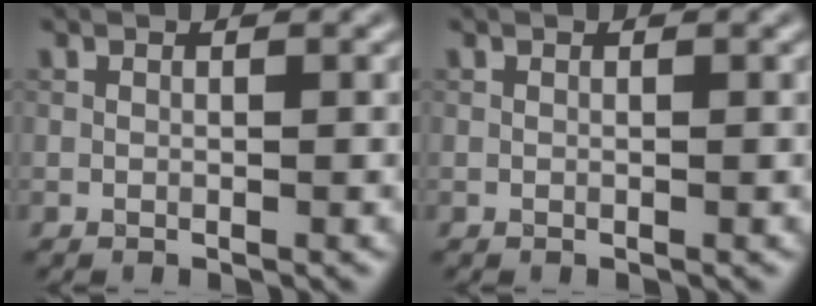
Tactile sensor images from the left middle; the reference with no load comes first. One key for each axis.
{"total": 0.0}